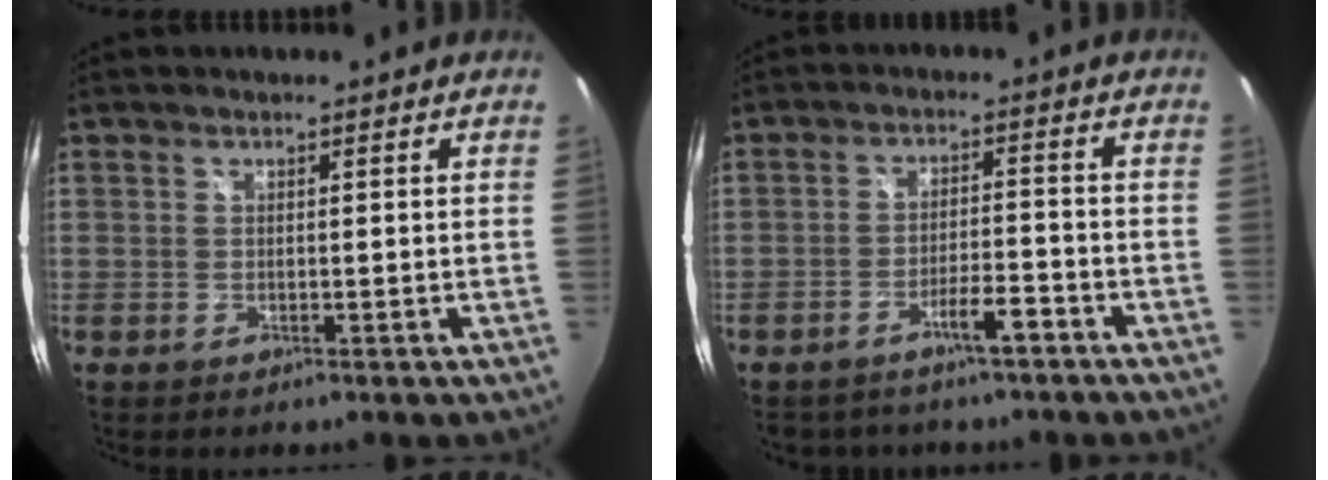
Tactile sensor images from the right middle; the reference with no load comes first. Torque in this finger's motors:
{"motor_torque": [1.07, -1.07, 0.09, 0.06]}